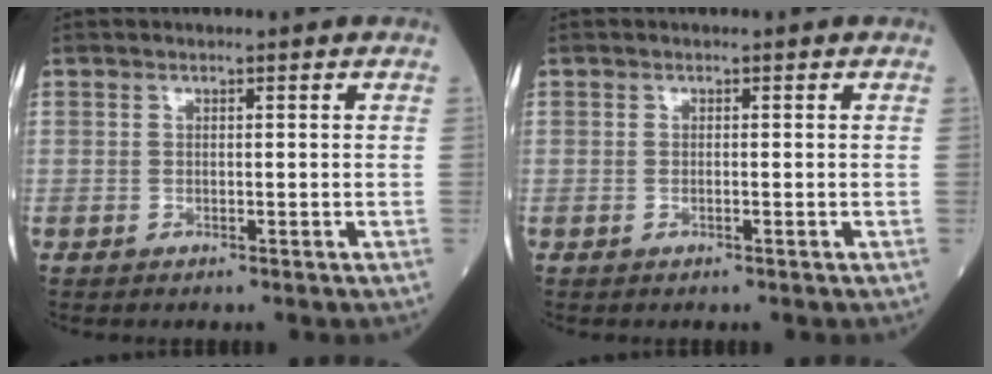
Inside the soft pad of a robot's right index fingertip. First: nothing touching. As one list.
[{"total": 0.0}]